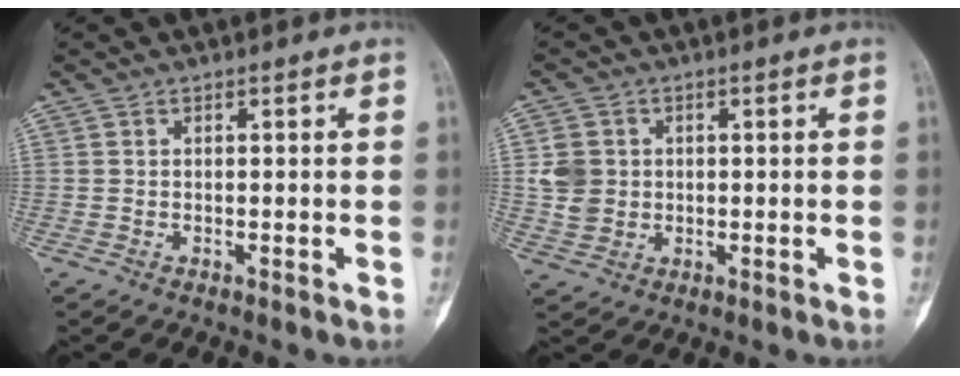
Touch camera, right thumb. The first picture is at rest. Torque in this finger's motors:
{"motor_torque": [-0.20, 0.10, 0.62, -0.16, 0.13]}